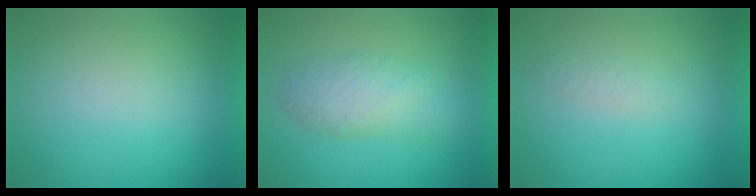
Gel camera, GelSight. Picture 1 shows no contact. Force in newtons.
{"total": 4.2}
{"total": 1.3}